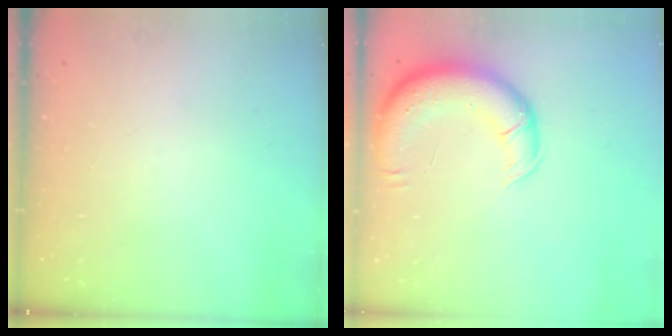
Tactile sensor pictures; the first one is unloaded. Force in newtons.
{"total": 13.2, "press": 12.8, "slide": 3.3}